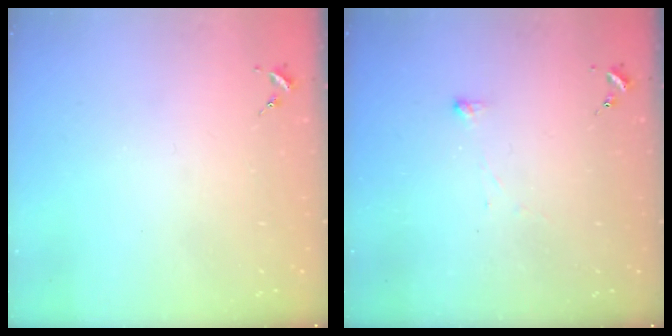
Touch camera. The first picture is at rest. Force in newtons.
{"total": 2.9, "press": 2.9, "slide": 0.3}